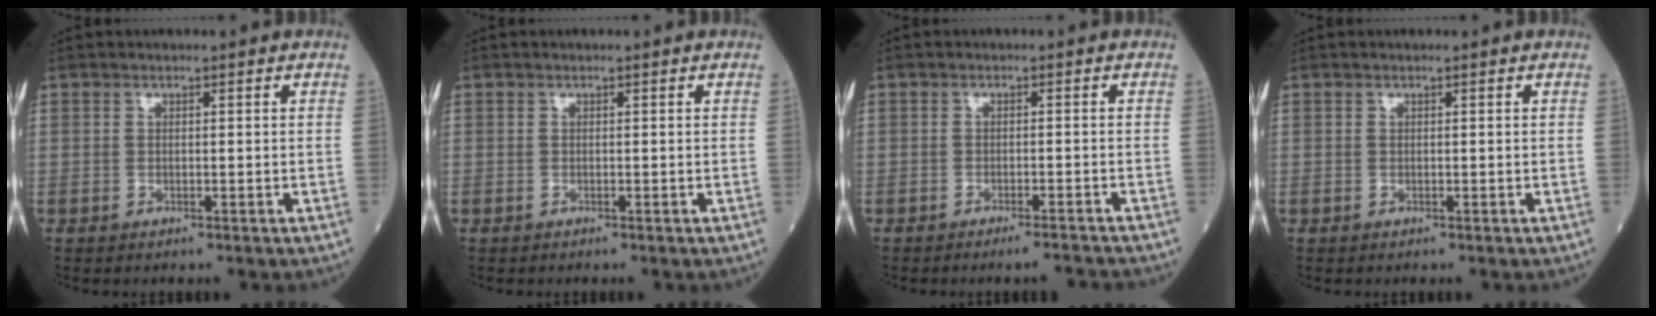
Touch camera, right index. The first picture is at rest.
{"total": 0.0}
{"total": 3.5, "force": [-3.3, -0.4, 1.1], "torque": [-0.008, -0.007, -0.048]}
{"total": 0.0}